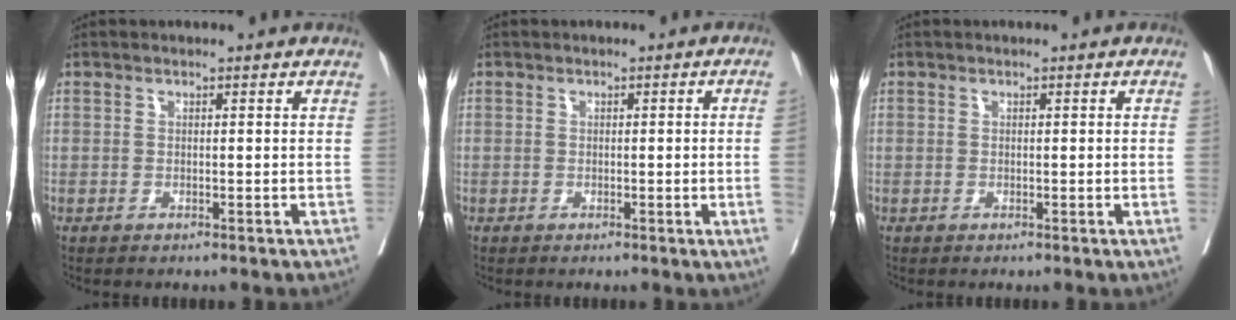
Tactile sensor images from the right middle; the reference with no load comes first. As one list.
[{"total": 3.9, "force": [-0.4, -0.8, 3.8], "torque": [-0.062, -0.002, 0.002]}, {"total": 0.7, "force": [0.0, 0.0, 0.7], "torque": [-0.015, 0.004, 0.004]}]